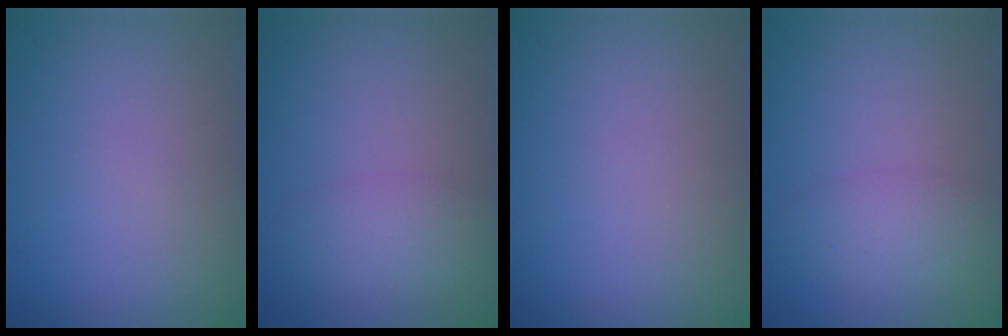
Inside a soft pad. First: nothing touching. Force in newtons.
{"total": 2.8, "press": 2.8, "slide": 0.1}
{"total": 0.0}
{"total": 2.8, "press": 2.8, "slide": 0.2}